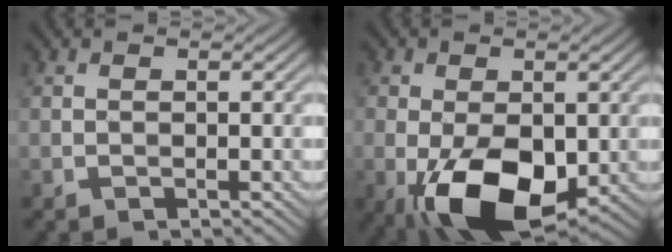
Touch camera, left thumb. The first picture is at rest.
{"total": 12.2, "force": [-3.9, 6.5, 9.5], "torque": [-0.175, -0.029, -0.057]}